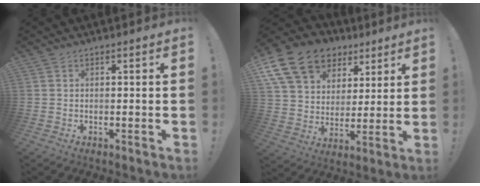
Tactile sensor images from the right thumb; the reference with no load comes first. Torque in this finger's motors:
{"motor_torque": [1.40, 2.13, 0.51, 0.01, 0.13]}